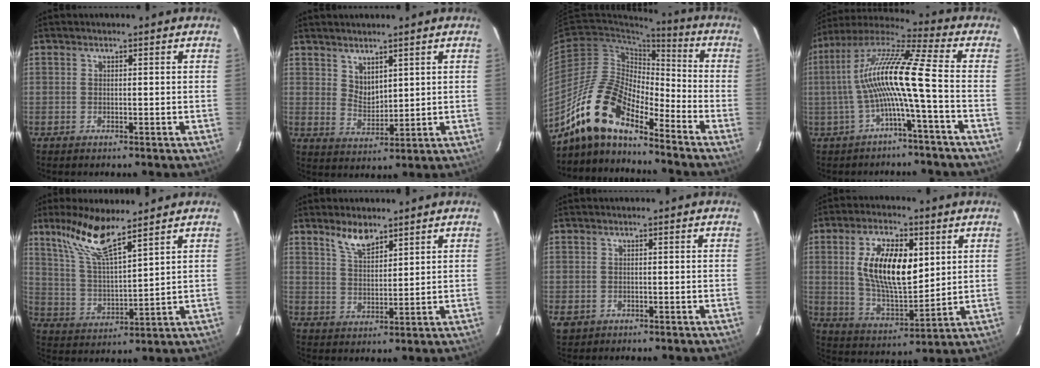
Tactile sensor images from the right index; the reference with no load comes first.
{"total": 4.3, "force": [3.2, 2.2, 1.9], "torque": [-0.027, -0.003, 0.064]}
{"total": 15.4, "force": [-12.3, 4.4, 8.2], "torque": [-0.151, 0.002, -0.244]}
{"total": 13.6, "force": [-2.4, -0.5, 13.4], "torque": [-0.252, 0.012, -0.048]}
{"total": 11.4, "force": [8.5, 1.6, 7.5], "torque": [-0.144, 0.008, 0.173]}
{"total": 5.5, "force": [4.3, 1.9, 2.9], "torque": [-0.051, 0.001, 0.085]}
{"total": 2.7, "force": [-0.5, 2.4, 1.0], "torque": [-0.018, -0.004, -0.005]}
{"total": 14.9, "force": [3.8, 6.7, 12.7], "torque": [-0.232, 0.006, 0.077]}